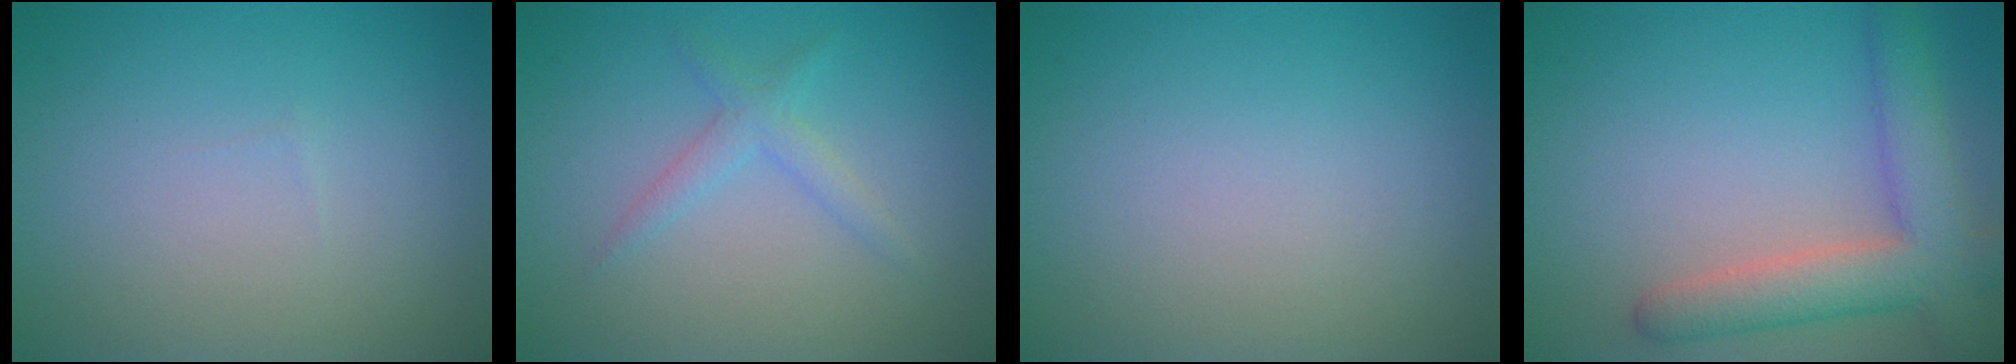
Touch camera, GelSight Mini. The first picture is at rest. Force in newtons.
{"total": 1.7, "press": 1.7, "slide": 0.1}
{"total": 0.0}
{"total": 5.8, "press": 5.7, "slide": 0.6}